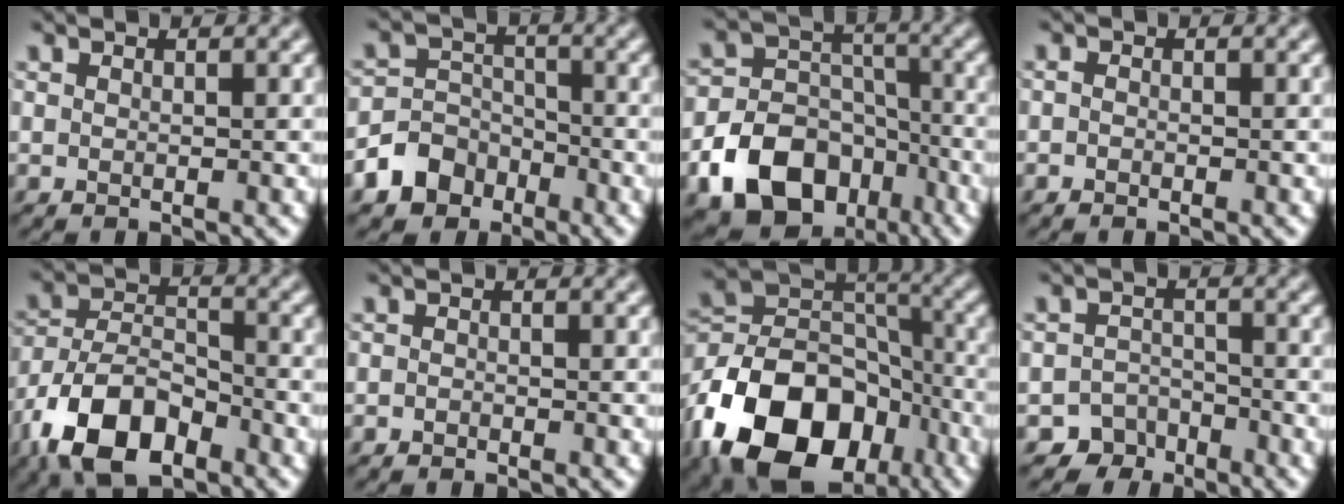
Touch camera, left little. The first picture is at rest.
{"total": 6.2, "force": [-3.9, 4.8, 1.2], "torque": [-0.004, -0.006, -0.099]}
{"total": 15.4, "force": [-8.4, 11.5, 5.8], "torque": [-0.107, -0.048, -0.158]}
{"total": 0.6, "force": [-0.4, 0.4, 0.3], "torque": [-0.005, -0.001, -0.010]}
{"total": 9.4, "force": [-5.6, 5.0, 5.8], "torque": [-0.118, -0.002, -0.110]}
{"total": 0.6, "force": [-0.6, 0.2, 0.1], "torque": [0.001, -0.002, -0.013]}
{"total": 15.3, "force": [-7.7, 10.2, 8.4], "torque": [-0.175, 0.007, -0.147]}
{"total": 4.1, "force": [-3.3, 2.5, -0.1], "torque": [0.031, 0.007, -0.049]}